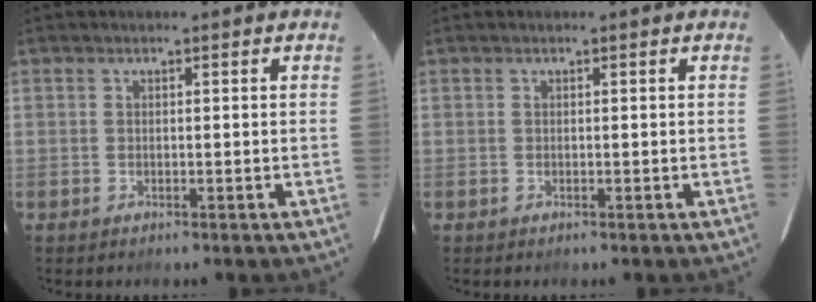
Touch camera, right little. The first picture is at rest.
{"total": 0.0}